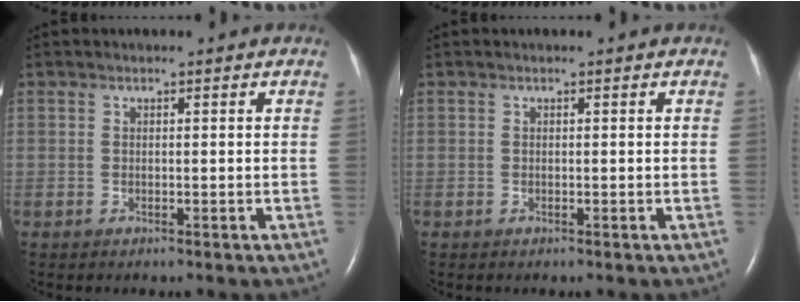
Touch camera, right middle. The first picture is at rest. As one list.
[{"total": 0.0}]